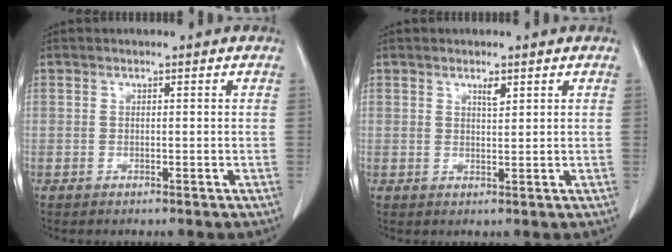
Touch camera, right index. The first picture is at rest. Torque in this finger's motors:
{"motor_torque": [0.05, 0.05, 0.00, 0.02]}